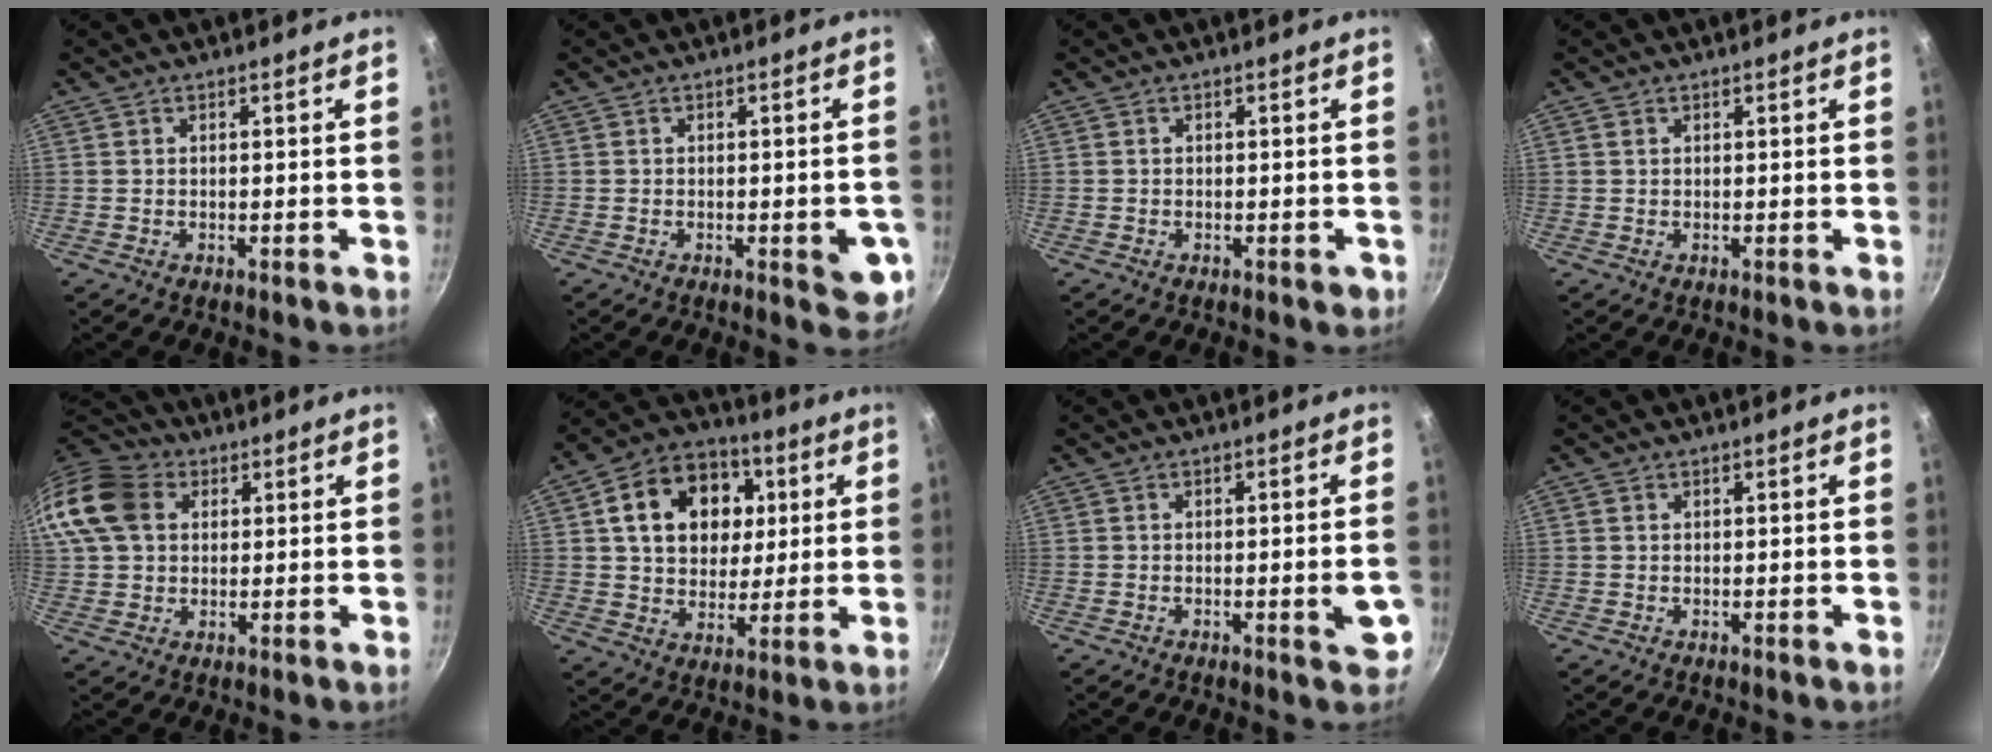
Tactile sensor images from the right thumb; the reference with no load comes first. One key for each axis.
{"total": 5.6, "fx": -1.6, "fy": 2.0, "fz": 5.0, "tx": -0.046, "ty": -0.004, "tz": -0.021}
{"total": 1.3, "fx": -0.6, "fy": 0.7, "fz": 1.0, "tx": -0.009, "ty": 0.003, "tz": -0.007}
{"total": 0.7, "fx": 0.3, "fy": 0.6, "fz": 0.3, "tx": -0.005, "ty": 0.001, "tz": 0.004}
{"total": 16.3, "fx": 4.8, "fy": 12.7, "fz": 9.0, "tx": -0.192, "ty": 0.023, "tz": 0.076}
{"total": 17.7, "fx": 4.4, "fy": 13.6, "fz": 10.4, "tx": -0.143, "ty": 0.013, "tz": 0.069}
{"total": 4.3, "fx": -1.3, "fy": 1.0, "fz": 4.0, "tx": -0.045, "ty": -0.001, "tz": -0.017}
{"total": 0.5, "fx": 0.2, "fy": 0.5, "fz": 0.2, "tx": -0.002, "ty": 0.002, "tz": 0.001}